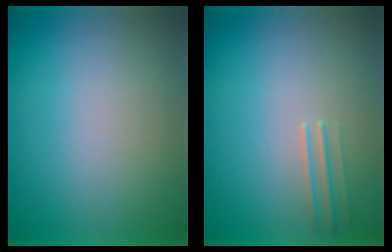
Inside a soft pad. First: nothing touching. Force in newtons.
{"total": 1.1}